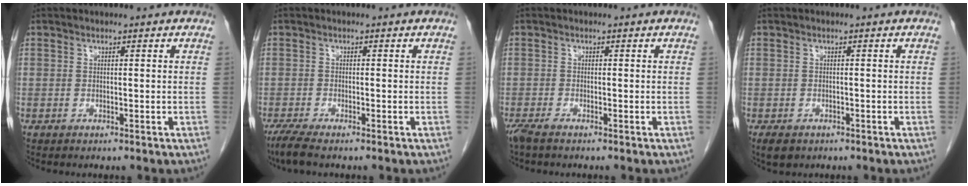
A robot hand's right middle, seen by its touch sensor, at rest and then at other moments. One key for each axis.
{"total": 3.5, "fx": -2.8, "fy": 0.3, "fz": 2.1, "tx": -0.044, "ty": -0.011, "tz": -0.052}
{"total": 2.2, "fx": -1.8, "fy": 0.3, "fz": 1.4, "tx": -0.028, "ty": -0.007, "tz": -0.033}
{"total": 3.6, "fx": -2.5, "fy": 2.1, "fz": 1.6, "tx": -0.021, "ty": -0.004, "tz": -0.032}